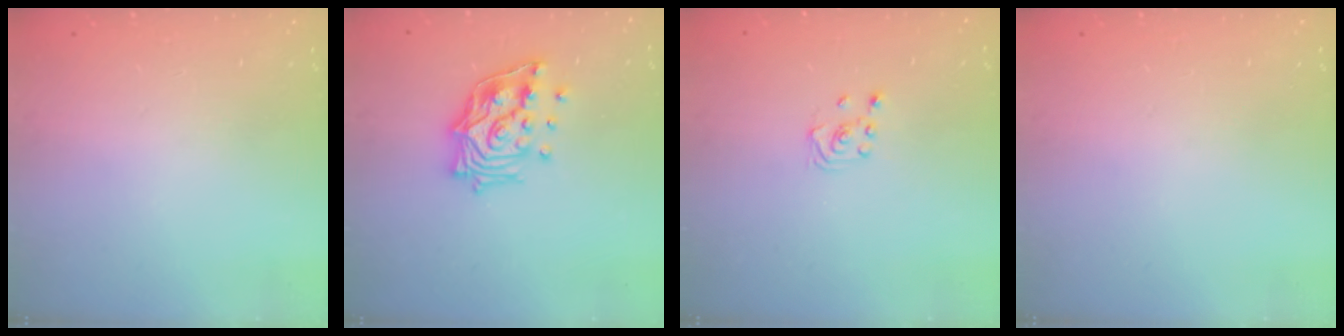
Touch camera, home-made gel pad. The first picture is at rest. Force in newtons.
{"total": 15.8, "press": 15.7, "slide": 1.6}
{"total": 2.3, "press": 2.2, "slide": 0.7}
{"total": 0.0}